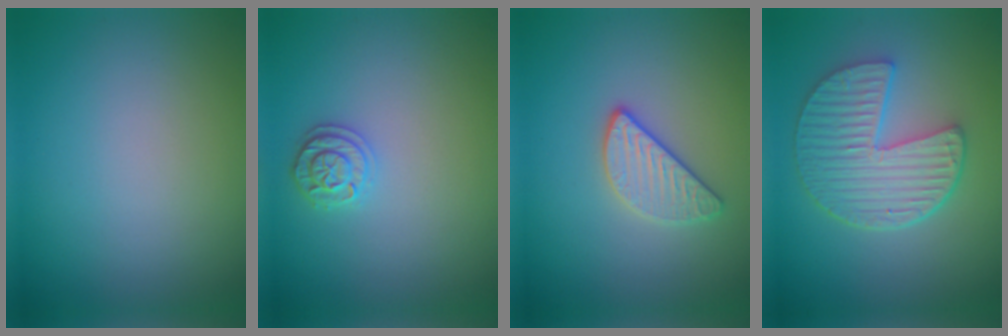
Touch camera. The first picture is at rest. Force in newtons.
{"total": 1.9, "press": 1.9, "slide": 0.3}
{"total": 2.6, "press": 2.5, "slide": 0.8}
{"total": 6.1, "press": 4.8, "slide": 3.8}